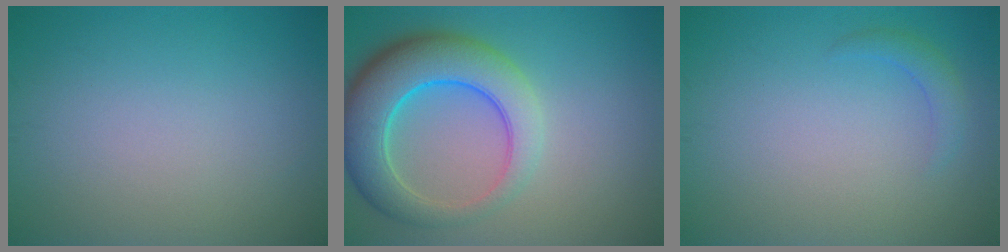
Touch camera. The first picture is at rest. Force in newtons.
{"total": 7.9, "press": 7.9, "slide": 0.3}
{"total": 1.4, "press": 1.4, "slide": 0.0}